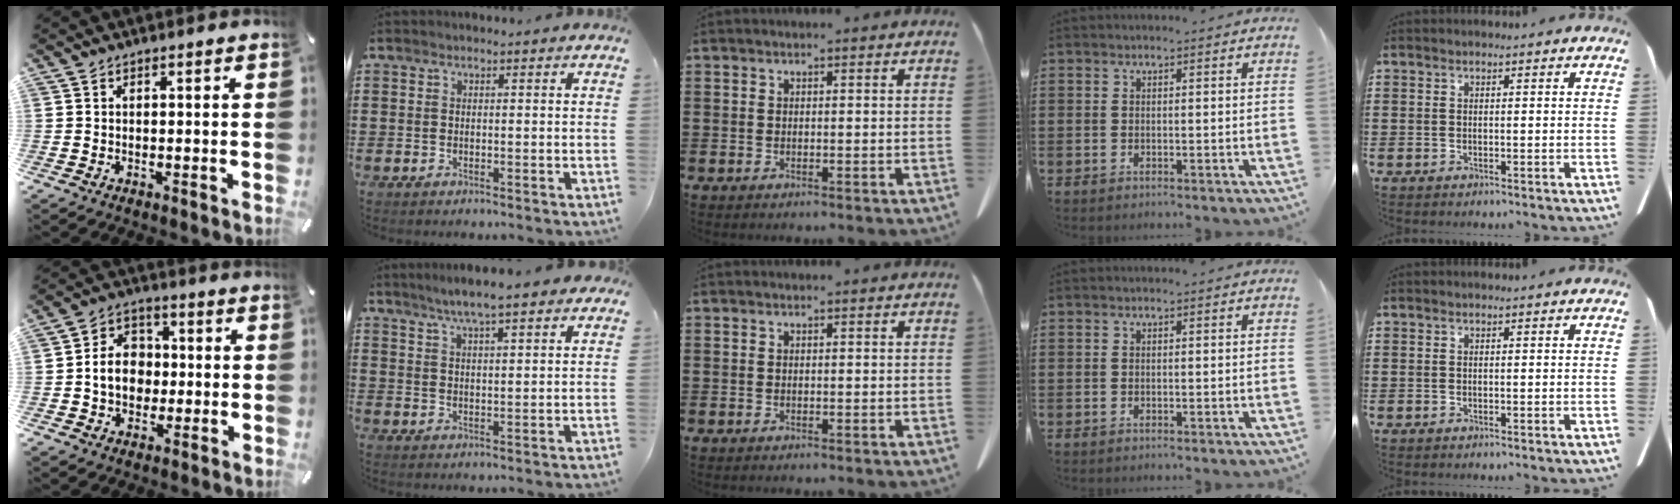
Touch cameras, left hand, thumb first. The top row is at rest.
{"thumb": {"total": 8.9, "force": [-0.8, 7.5, 4.6], "torque": [-0.091, 0.018, -0.013]}, "index": {"total": 5.8, "force": [4.7, 0.6, 3.4], "torque": [-0.078, -0.005, 0.082]}}